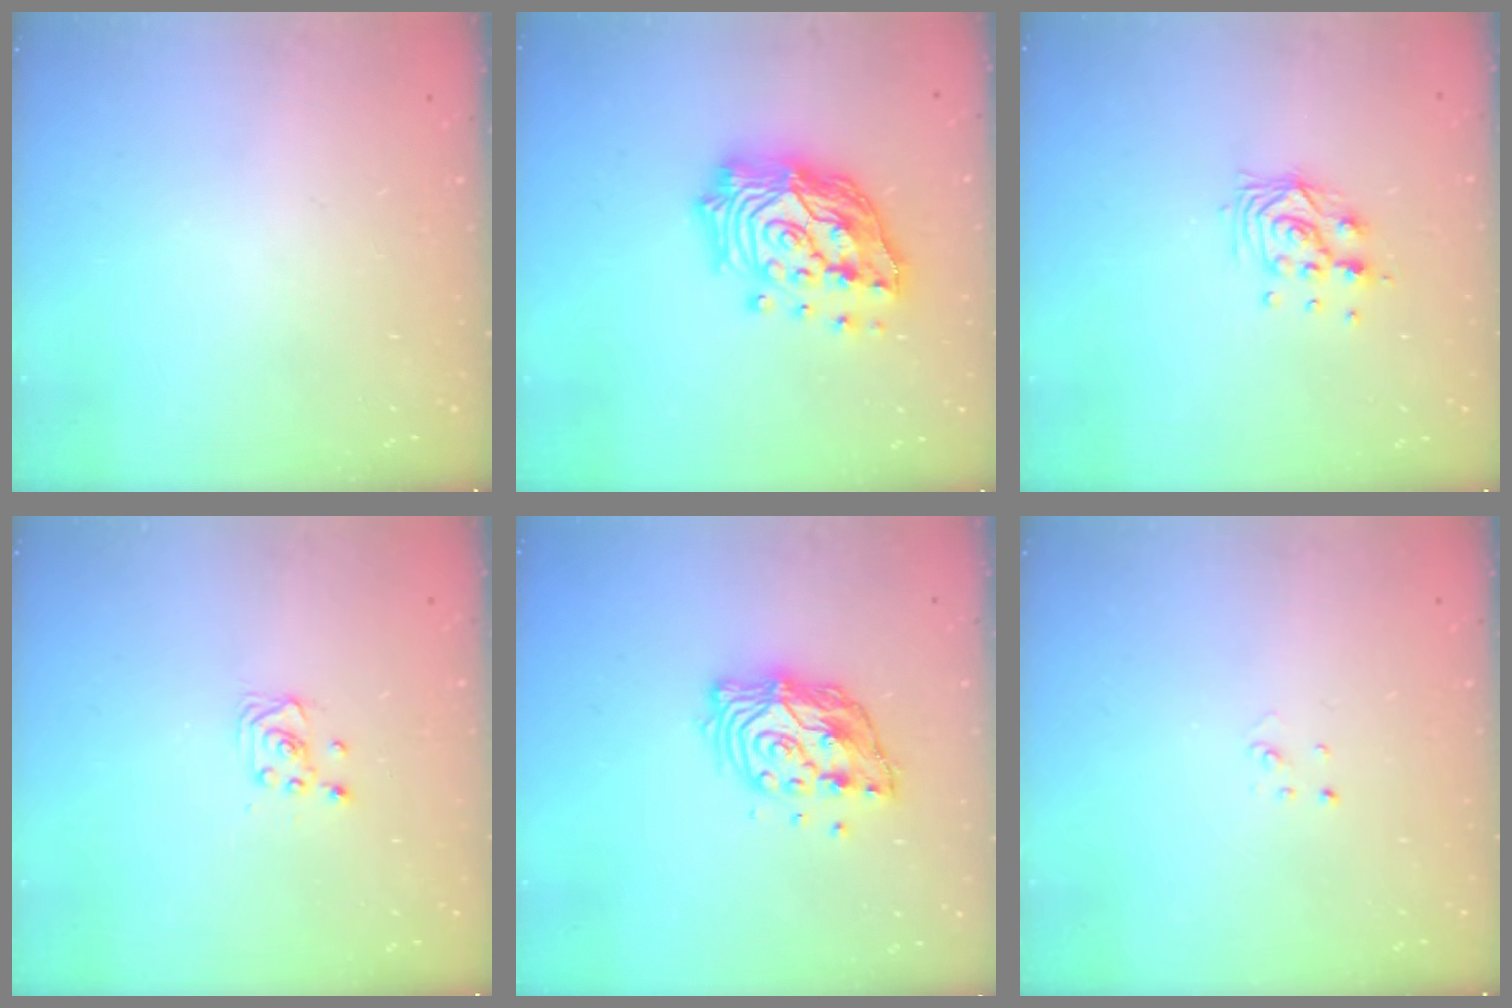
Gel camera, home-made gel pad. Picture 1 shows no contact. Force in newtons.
{"total": 22.7, "press": 22.6, "slide": 1.9}
{"total": 9.5, "press": 9.5, "slide": 0.7}
{"total": 2.6, "press": 2.6, "slide": 0.2}
{"total": 12.1, "press": 12.0, "slide": 0.9}
{"total": 2.0, "press": 2.0, "slide": 0.1}